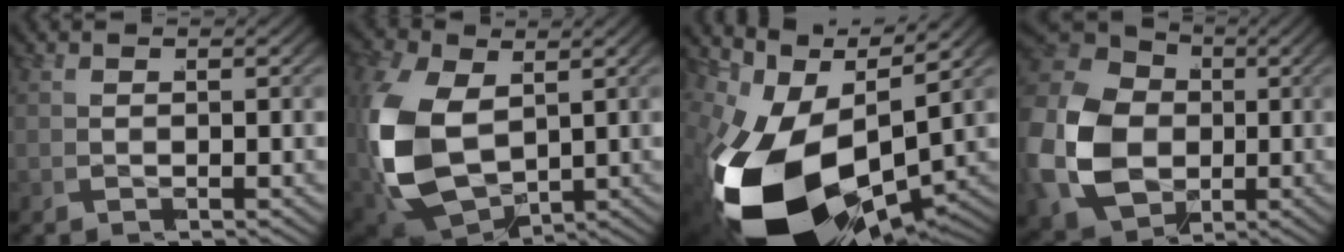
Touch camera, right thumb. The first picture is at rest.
{"total": 11.7, "force": [-1.8, 8.7, 7.6], "torque": [-0.232, -0.058, -0.005]}
{"total": 21.5, "force": [-5.9, 12.9, 16.2], "torque": [-0.327, -0.077, -0.064]}
{"total": 14.8, "force": [-1.2, 12.0, 8.6], "torque": [-0.229, -0.043, -0.014]}